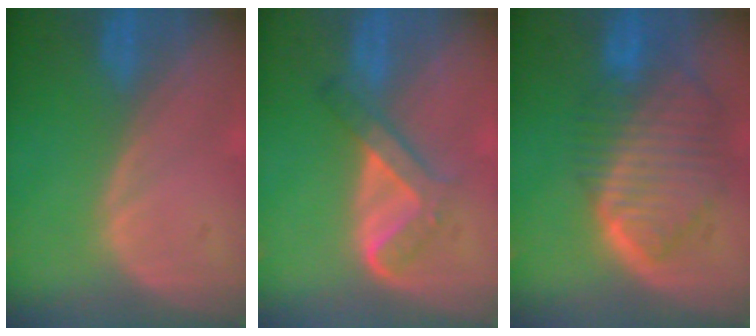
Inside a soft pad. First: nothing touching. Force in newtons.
{"total": 5.1, "press": 4.9, "slide": 1.2}
{"total": 10.0, "press": 8.5, "slide": 5.2}